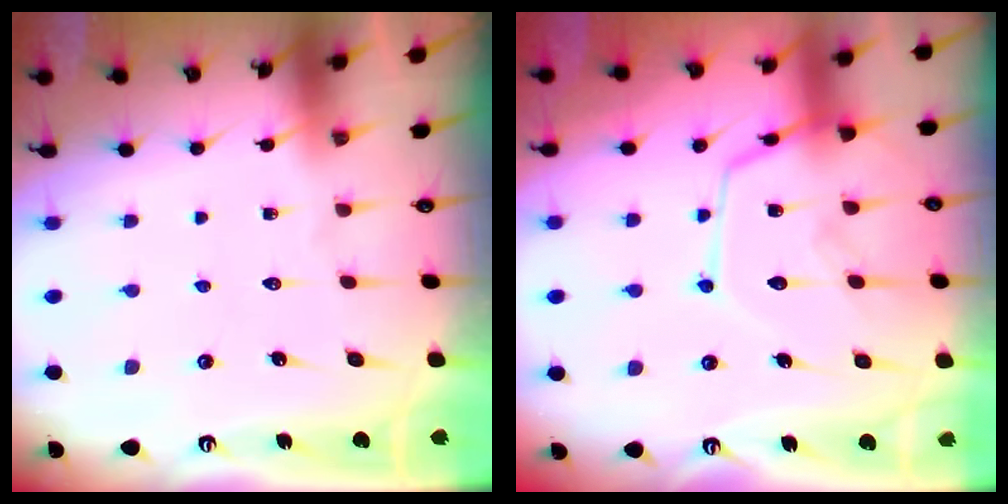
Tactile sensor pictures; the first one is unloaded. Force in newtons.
{"total": 14.9, "press": 14.8, "slide": 1.3}